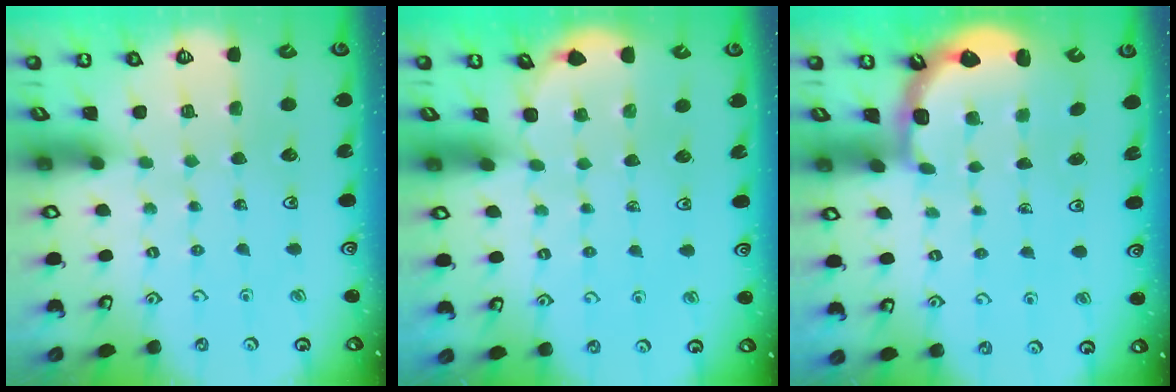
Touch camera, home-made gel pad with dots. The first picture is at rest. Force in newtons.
{"total": 1.7, "press": 1.6, "slide": 0.1}
{"total": 2.5, "press": 2.1, "slide": 1.3}